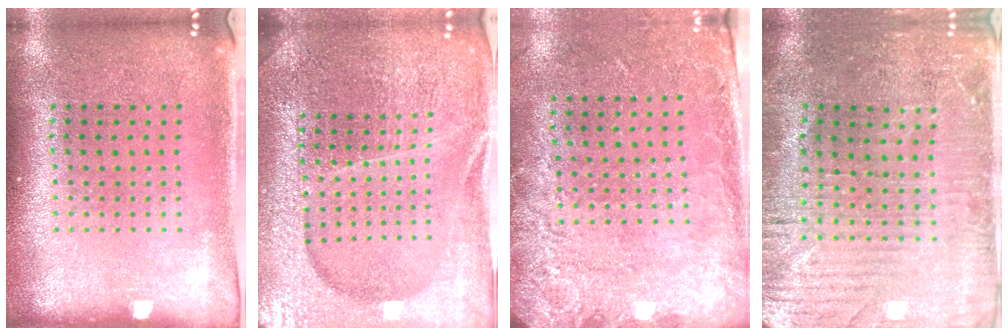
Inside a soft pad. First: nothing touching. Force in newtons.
{"total": 5.0, "press": 4.6, "slide": 2.1}
{"total": 2.8, "press": 2.0, "slide": 1.9}
{"total": 1.8, "press": 1.8, "slide": 0.5}